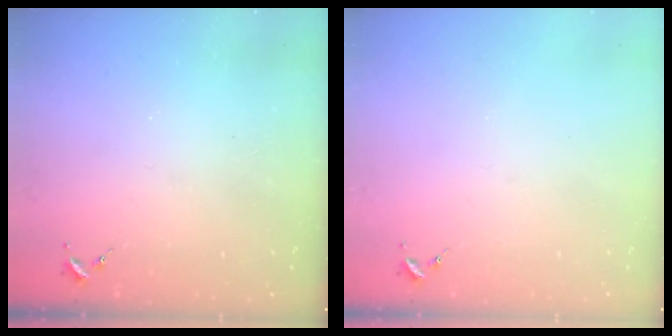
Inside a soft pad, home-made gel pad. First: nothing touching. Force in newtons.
{"total": 0.0}